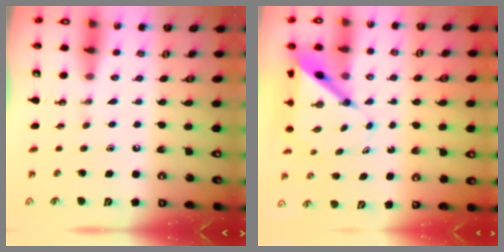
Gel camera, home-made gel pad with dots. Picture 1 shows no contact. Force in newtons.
{"total": 7.5, "press": 7.4, "slide": 0.6}